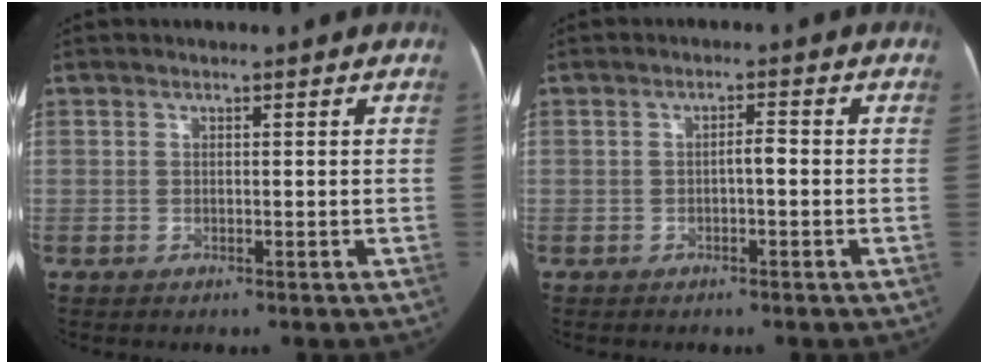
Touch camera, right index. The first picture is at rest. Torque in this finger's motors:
{"motor_torque": [0.21, 0.15, 0.02, 0.00]}